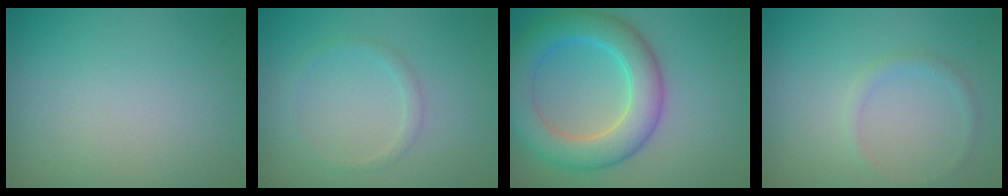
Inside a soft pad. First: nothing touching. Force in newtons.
{"total": 1.1, "press": 1.1, "slide": 0.0}
{"total": 6.9, "press": 6.9, "slide": 0.3}
{"total": 1.1, "press": 1.1, "slide": 0.1}